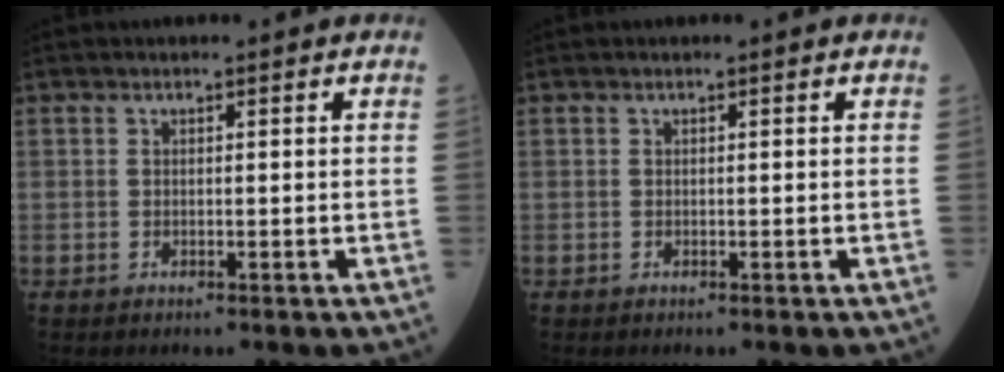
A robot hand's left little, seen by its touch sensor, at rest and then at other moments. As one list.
[{"total": 0.0}]